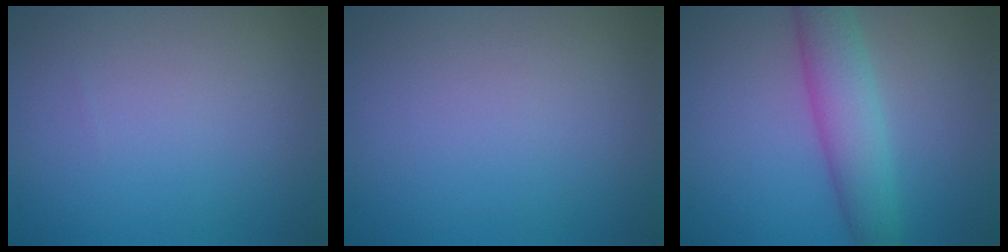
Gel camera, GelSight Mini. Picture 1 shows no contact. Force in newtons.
{"total": 0.0}
{"total": 4.9, "press": 4.9, "slide": 0.2}